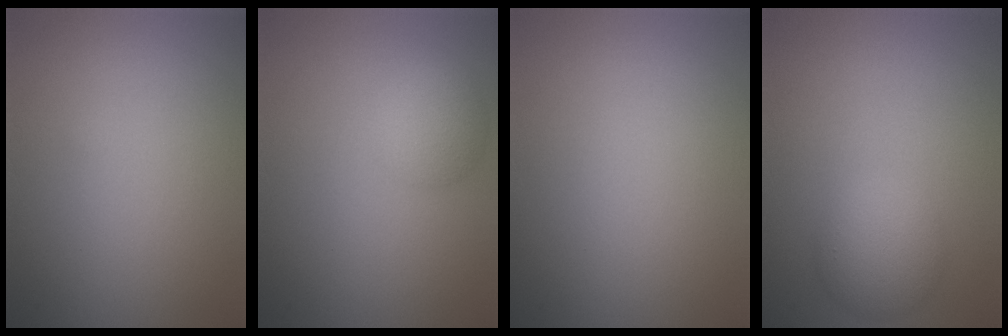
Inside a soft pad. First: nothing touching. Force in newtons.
{"total": 2.5, "press": 2.5, "slide": 0.1}
{"total": 0.0}
{"total": 3.4, "press": 3.4, "slide": 0.1}